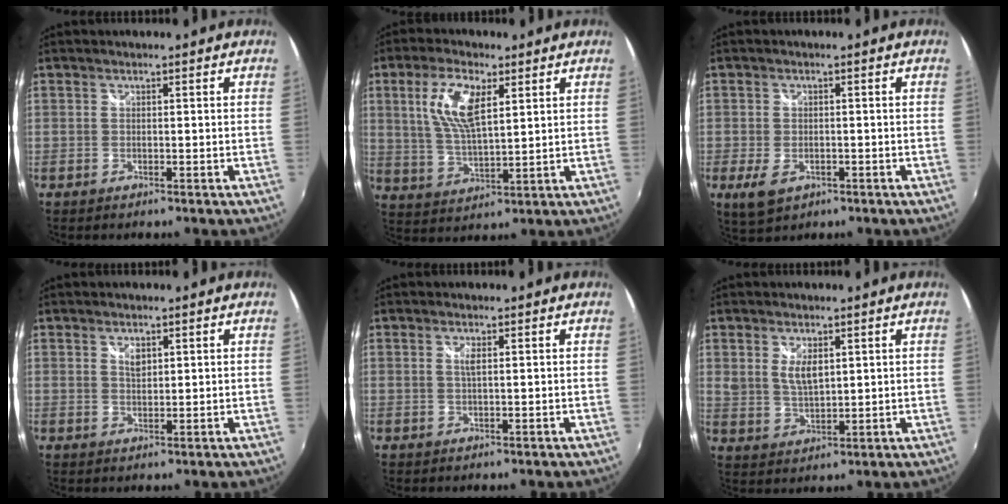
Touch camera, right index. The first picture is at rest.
{"total": 10.1, "force": [3.8, 3.9, 8.5], "torque": [-0.170, 0.005, 0.080]}
{"total": 5.1, "force": [-2.2, 3.1, 3.4], "torque": [-0.076, -0.015, -0.035]}
{"total": 2.1, "force": [1.0, 1.2, 1.4], "torque": [-0.021, 0.001, 0.017]}
{"total": 1.3, "force": [0.4, 0.0, 1.2], "torque": [-0.023, 0.000, 0.006]}
{"total": 4.8, "force": [1.7, 2.5, 3.7], "torque": [-0.064, -0.004, 0.036]}